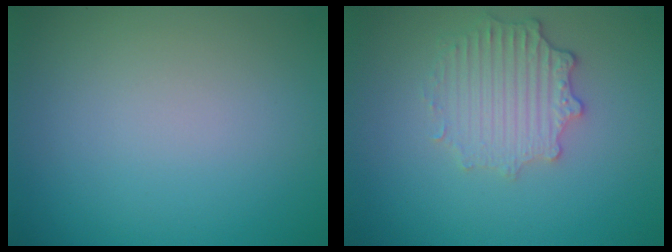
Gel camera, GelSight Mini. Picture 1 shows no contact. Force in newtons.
{"total": 3.5, "press": 2.8, "slide": 2.0}